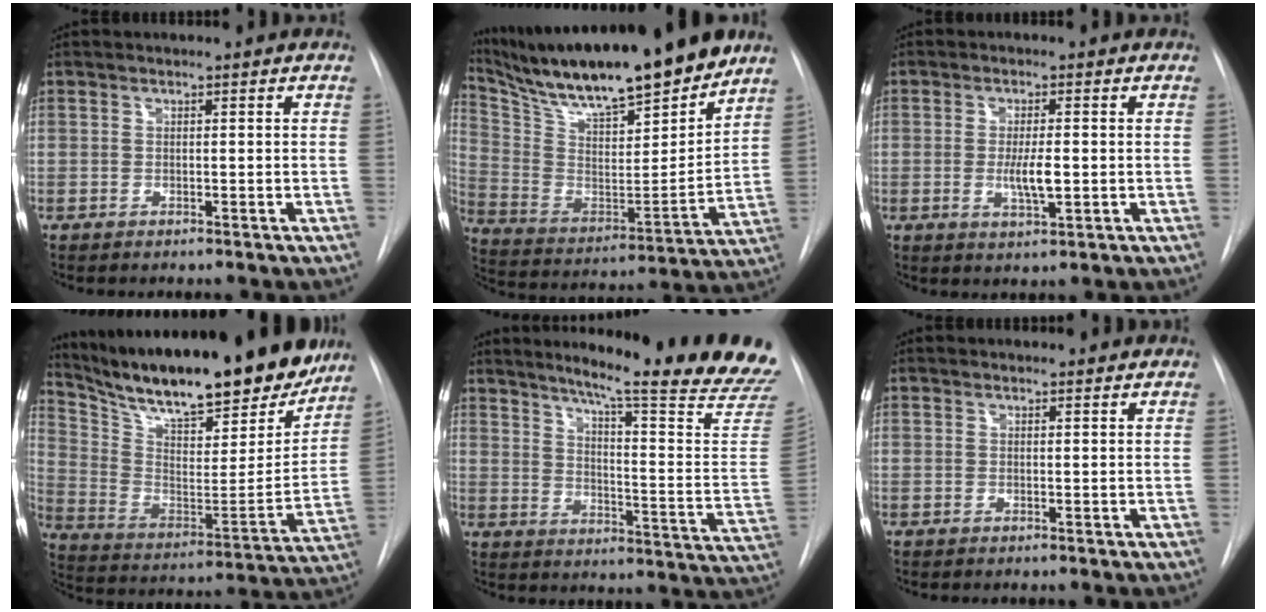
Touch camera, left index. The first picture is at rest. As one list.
[{"total": 24.4, "force": [20.3, 3.4, 13.2], "torque": [-0.249, -0.020, 0.331]}, {"total": 4.3, "force": [-1.2, 0.9, 4.0], "torque": [-0.074, -0.012, -0.018]}, {"total": 29.2, "force": [24.1, 6.6, 15.0], "torque": [-0.253, -0.045, 0.349]}, {"total": 24.6, "force": [20.8, -0.4, 13.1], "torque": [-0.184, -0.113, 0.251]}, {"total": 1.3, "force": [1.2, 0.6, 0.1], "torque": [-0.004, 0.002, 0.007]}]